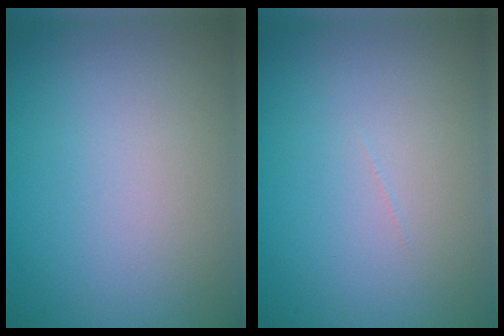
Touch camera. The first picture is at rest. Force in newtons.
{"total": 0.0}